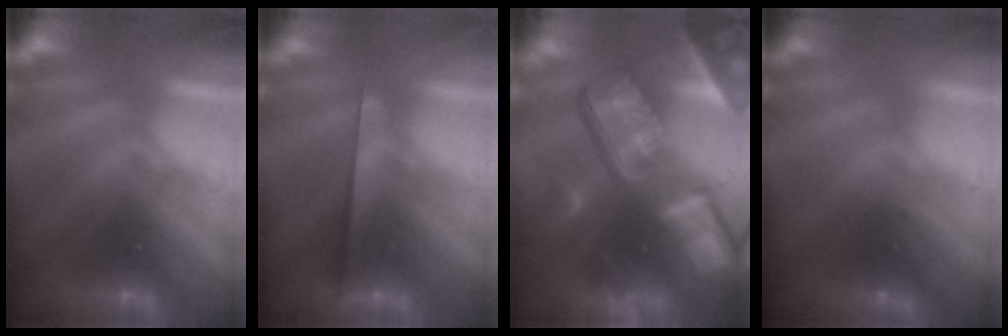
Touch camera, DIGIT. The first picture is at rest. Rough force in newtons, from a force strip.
{"total": 2.4}
{"total": 7.7}
{"total": 1.5}